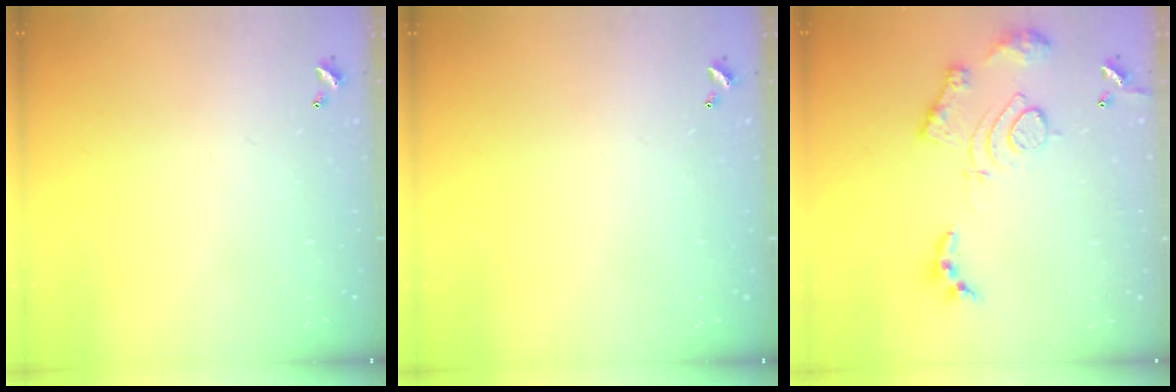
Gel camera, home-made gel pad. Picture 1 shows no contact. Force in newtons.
{"total": 0.0}
{"total": 14.5, "press": 14.4, "slide": 1.3}